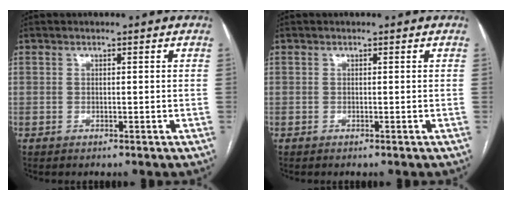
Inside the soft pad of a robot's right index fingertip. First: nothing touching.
{"total": 0.0}